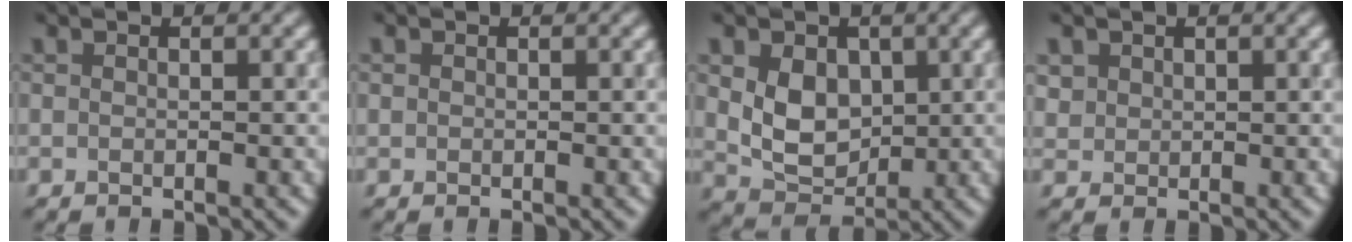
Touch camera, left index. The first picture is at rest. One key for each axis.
{"total": 1.1, "fx": -0.3, "fy": -0.6, "fz": -0.9, "tx": -0.004, "ty": 0.001, "tz": 0.014}
{"total": 3.1, "fx": 0.3, "fy": 2.5, "fz": 1.9, "tx": -0.059, "ty": -0.009, "tz": 0.034}
{"total": 1.1, "fx": 0.2, "fy": -0.1, "fz": -1.1, "tx": -0.001, "ty": 0.001, "tz": 0.033}